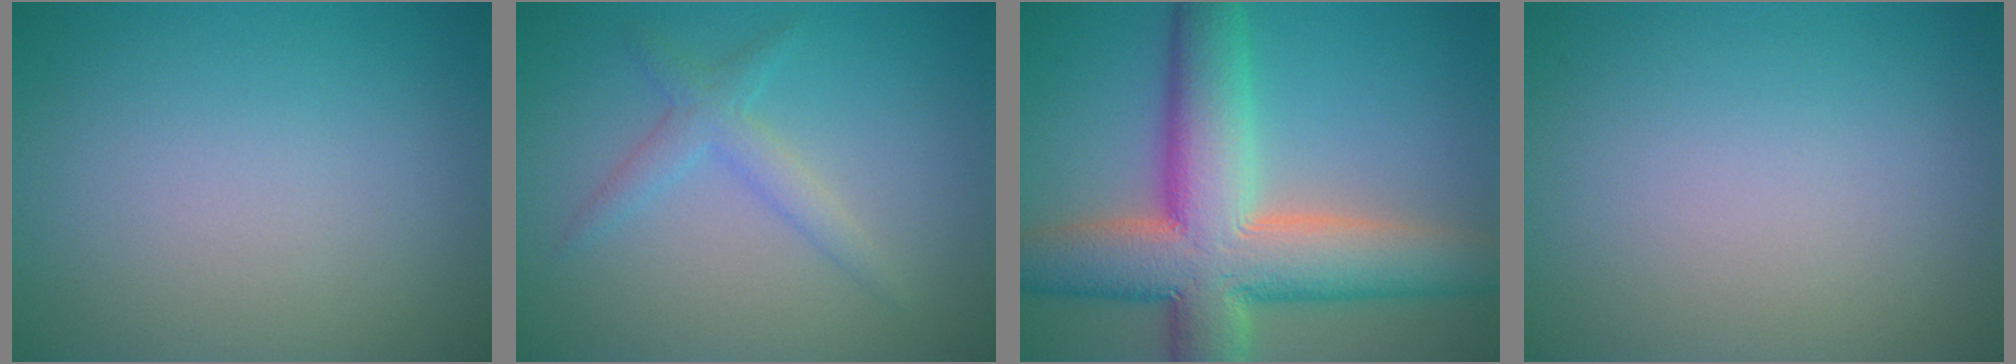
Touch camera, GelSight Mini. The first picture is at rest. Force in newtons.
{"total": 2.2, "press": 2.2, "slide": 0.2}
{"total": 12.0, "press": 12.0, "slide": 1.1}
{"total": 0.0}